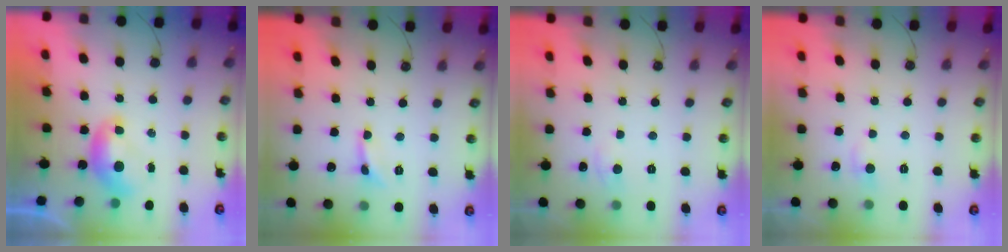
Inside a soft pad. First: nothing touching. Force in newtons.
{"total": 0.7, "press": 0.6, "slide": 0.2}
{"total": 1.2, "press": 1.0, "slide": 0.6}
{"total": 1.2, "press": 0.8, "slide": 0.8}